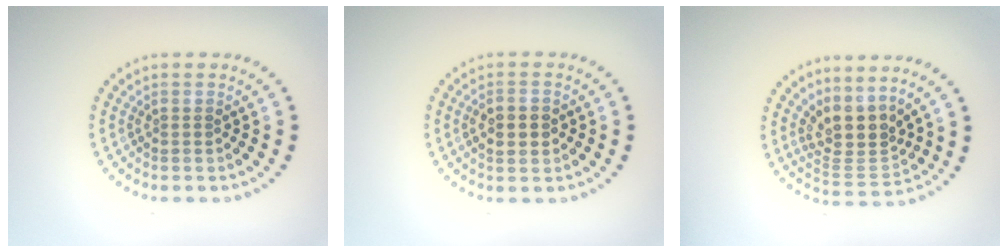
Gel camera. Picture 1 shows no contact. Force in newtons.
{"total": 3.1, "press": 3.1, "slide": 0.1}
{"total": 4.0, "press": 2.9, "slide": 2.7}